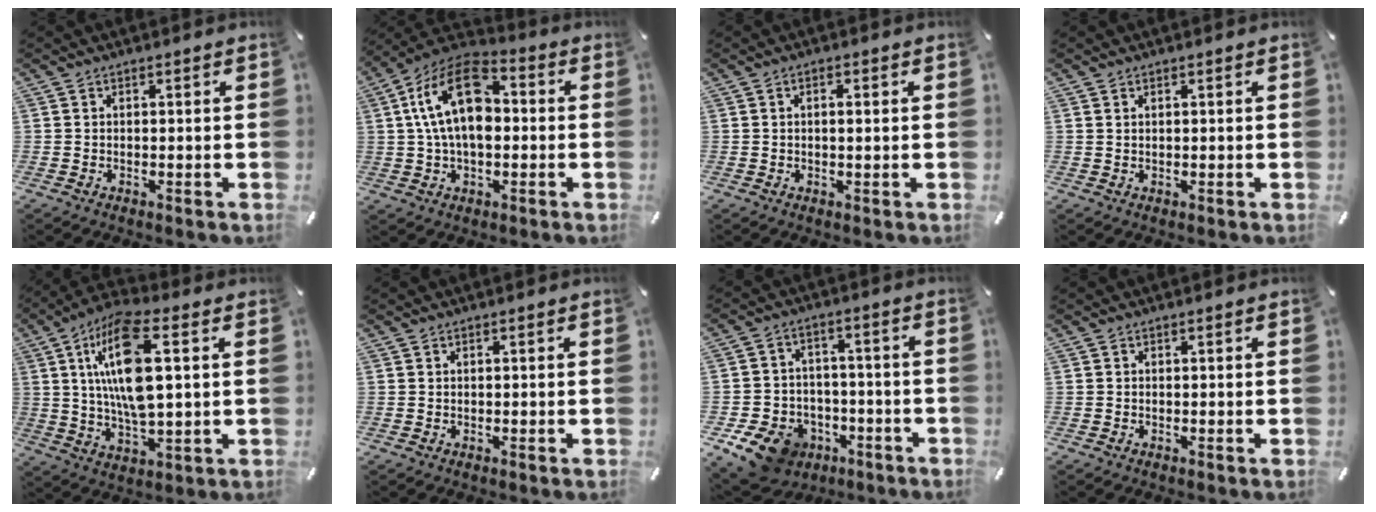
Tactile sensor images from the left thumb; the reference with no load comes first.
{"total": 15.8, "force": [2.0, 9.6, 12.4], "torque": [-0.255, 0.008, 0.034]}
{"total": 1.8, "force": [0.2, 0.7, 1.7], "torque": [-0.033, 0.004, 0.002]}
{"total": 0.6, "force": [0.4, 0.2, 0.4], "torque": [-0.008, 0.000, 0.006]}
{"total": 17.2, "force": [4.0, 6.4, 15.4], "torque": [-0.324, -0.007, 0.061]}
{"total": 0.0}
{"total": 11.6, "force": [-6.8, 8.5, 4.2], "torque": [-0.076, 0.049, -0.115]}
{"total": 0.0}